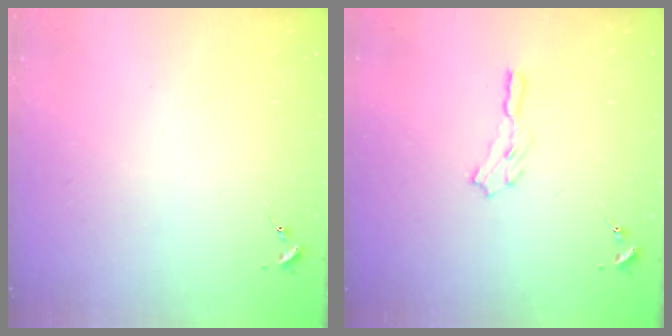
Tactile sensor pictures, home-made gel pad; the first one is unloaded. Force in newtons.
{"total": 3.9, "press": 3.8, "slide": 0.4}